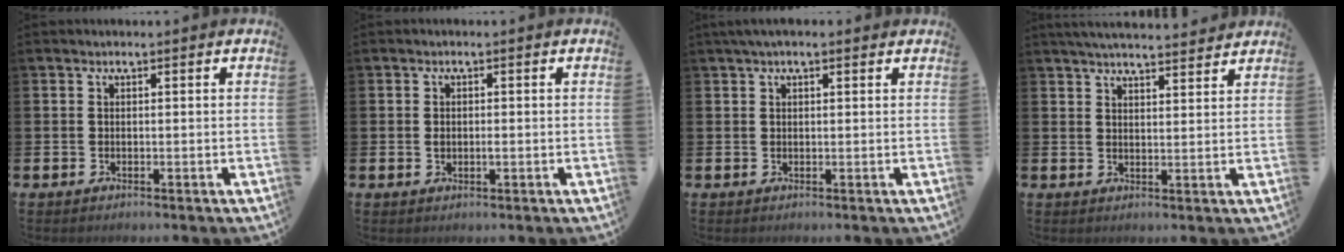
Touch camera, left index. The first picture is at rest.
{"total": 1.0, "force": [0.0, 0.6, 0.8], "torque": [-0.008, 0.000, -0.004]}
{"total": 1.7, "force": [1.1, 0.5, 1.1], "torque": [-0.021, 0.006, 0.019]}
{"total": 4.3, "force": [4.2, 0.0, 0.6], "torque": [-0.020, -0.020, 0.076]}